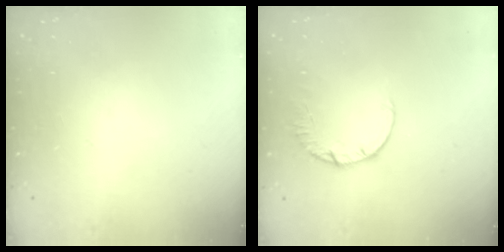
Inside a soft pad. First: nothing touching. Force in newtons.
{"total": 2.4, "press": 2.4, "slide": 0.2}